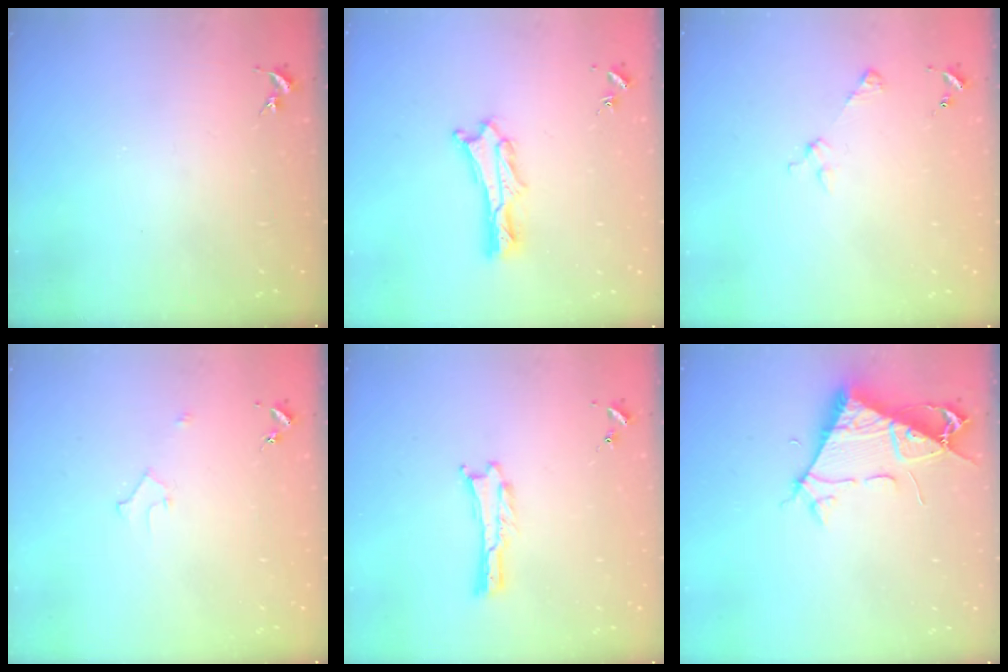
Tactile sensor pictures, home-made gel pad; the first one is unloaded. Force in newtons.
{"total": 2.0, "press": 2.0, "slide": 0.2}
{"total": 2.9, "press": 2.9, "slide": 0.3}
{"total": 2.2, "press": 2.2, "slide": 0.2}
{"total": 0.0}
{"total": 7.7, "press": 7.7, "slide": 0.8}